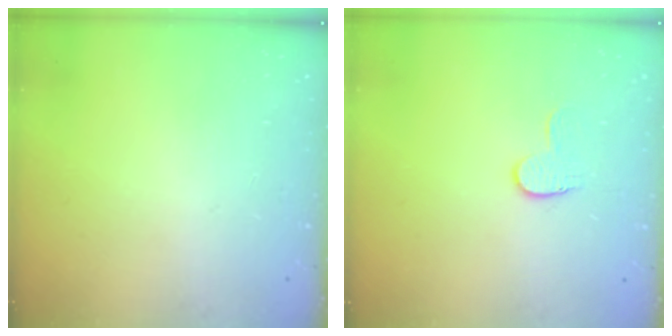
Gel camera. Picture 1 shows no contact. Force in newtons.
{"total": 6.2, "press": 6.2, "slide": 0.4}